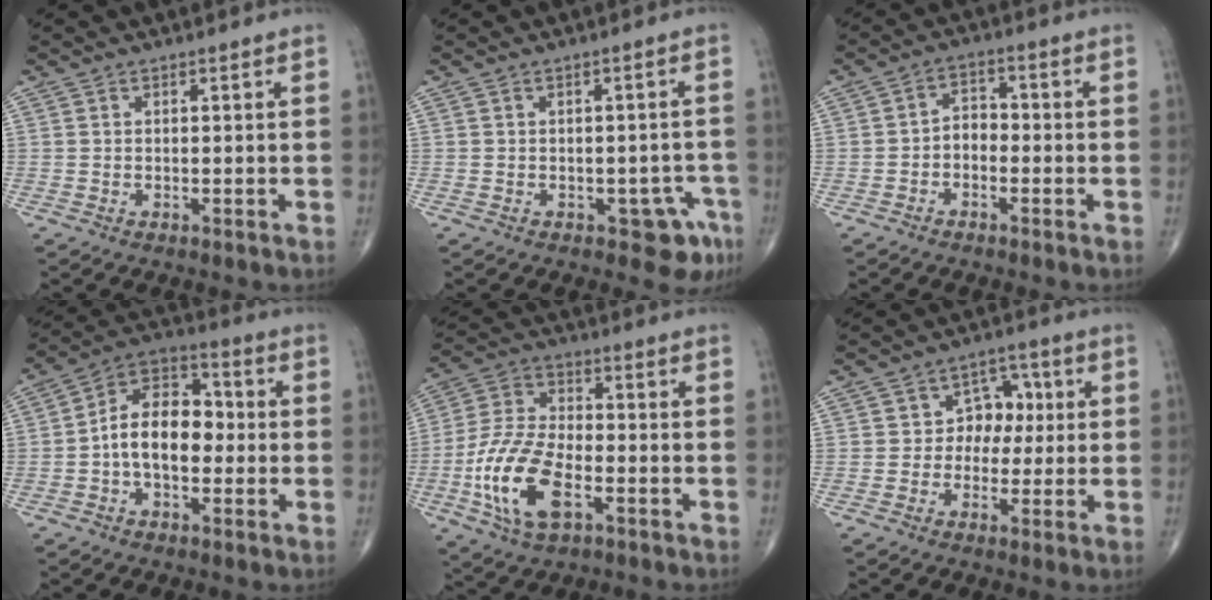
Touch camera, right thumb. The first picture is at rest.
{"total": 5.5, "force": [-2.8, 3.2, 3.5], "torque": [-0.014, 0.022, -0.030]}
{"total": 3.8, "force": [-1.4, 2.7, 2.2], "torque": [-0.021, 0.023, -0.036]}
{"total": 12.5, "force": [-1.3, 7.9, 9.6], "torque": [-0.137, 0.039, -0.036]}
{"total": 15.4, "force": [-5.1, 7.8, 12.2], "torque": [-0.250, 0.018, -0.098]}
{"total": 7.0, "force": [0.5, 5.8, 3.9], "torque": [-0.005, 0.016, -0.001]}